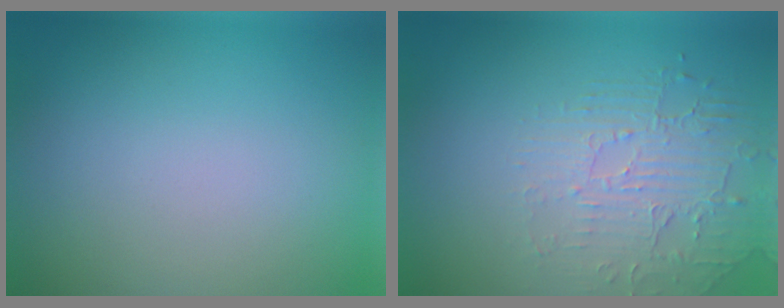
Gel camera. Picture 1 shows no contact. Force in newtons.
{"total": 2.2, "press": 1.7, "slide": 1.5}